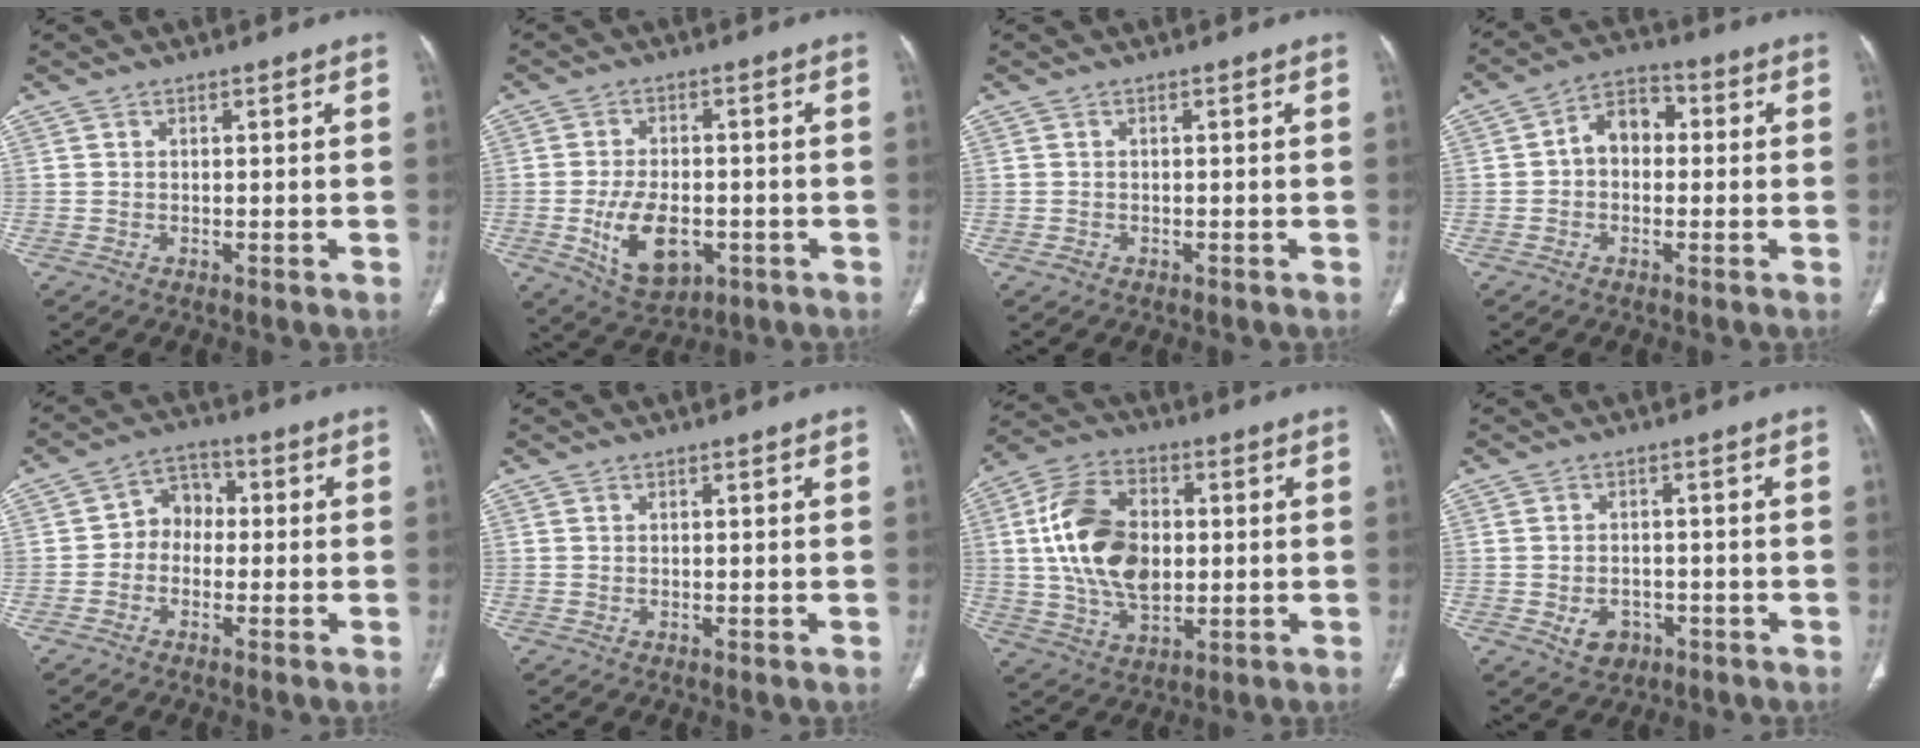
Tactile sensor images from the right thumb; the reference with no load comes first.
{"total": 10.6, "force": [-2.9, 6.2, 8.0], "torque": [-0.129, 0.003, -0.034]}
{"total": 0.7, "force": [-0.4, 0.5, 0.2], "torque": [-0.003, 0.002, -0.010]}
{"total": 7.3, "force": [0.2, 5.3, 5.0], "torque": [-0.056, 0.027, -0.010]}
{"total": 5.0, "force": [-0.9, 4.1, 2.7], "torque": [-0.020, 0.025, -0.032]}
{"total": 0.0}
{"total": 17.0, "force": [1.4, 10.9, 13.0], "torque": [-0.226, 0.007, 0.027]}
{"total": 4.4, "force": [-1.8, 3.4, 2.2], "torque": [-0.026, 0.010, -0.019]}